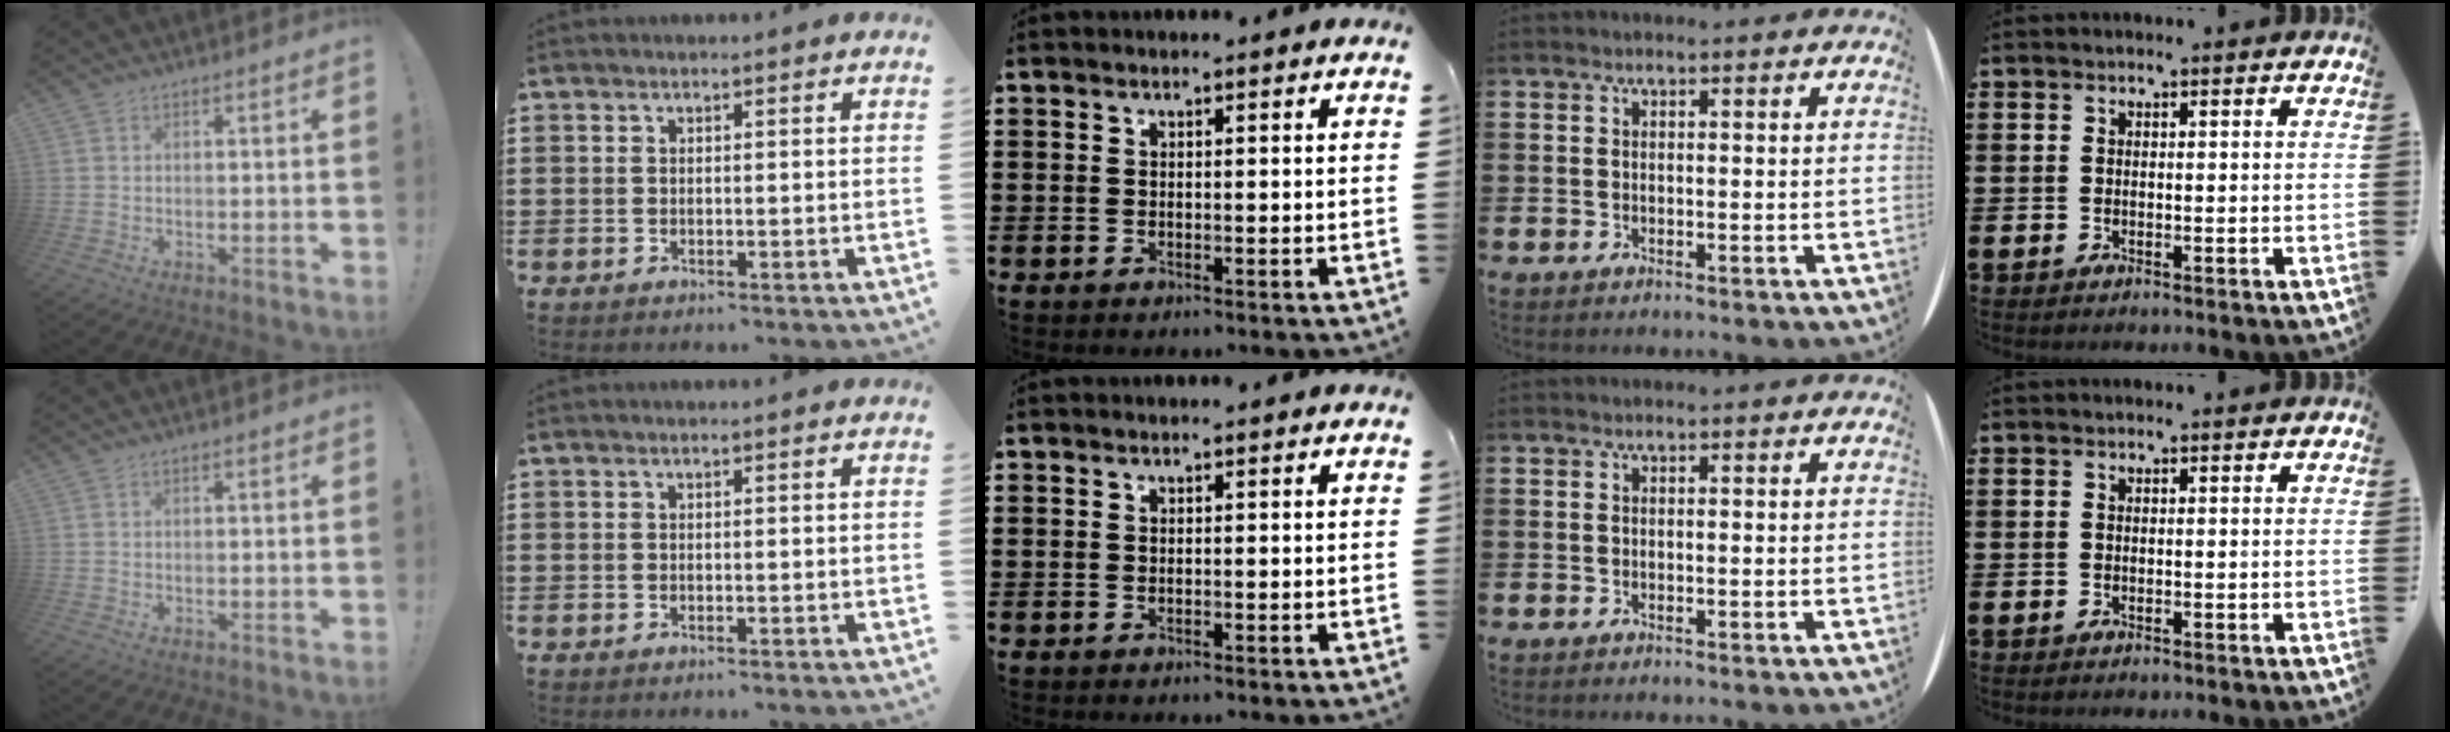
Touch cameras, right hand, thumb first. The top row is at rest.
{}